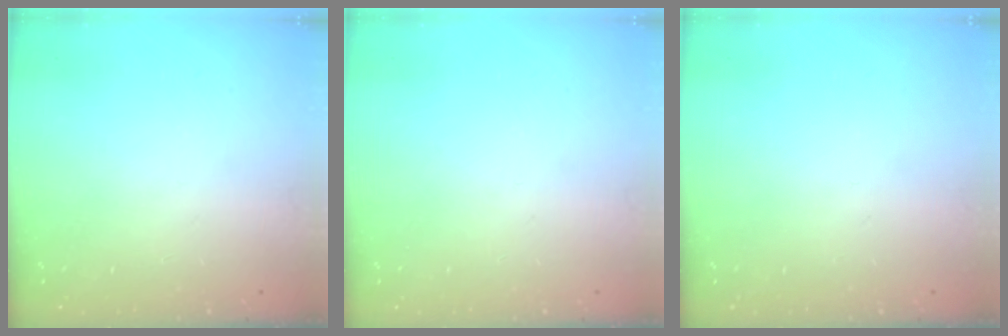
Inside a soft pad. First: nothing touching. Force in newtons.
{"total": 0.0}
{"total": 0.0}